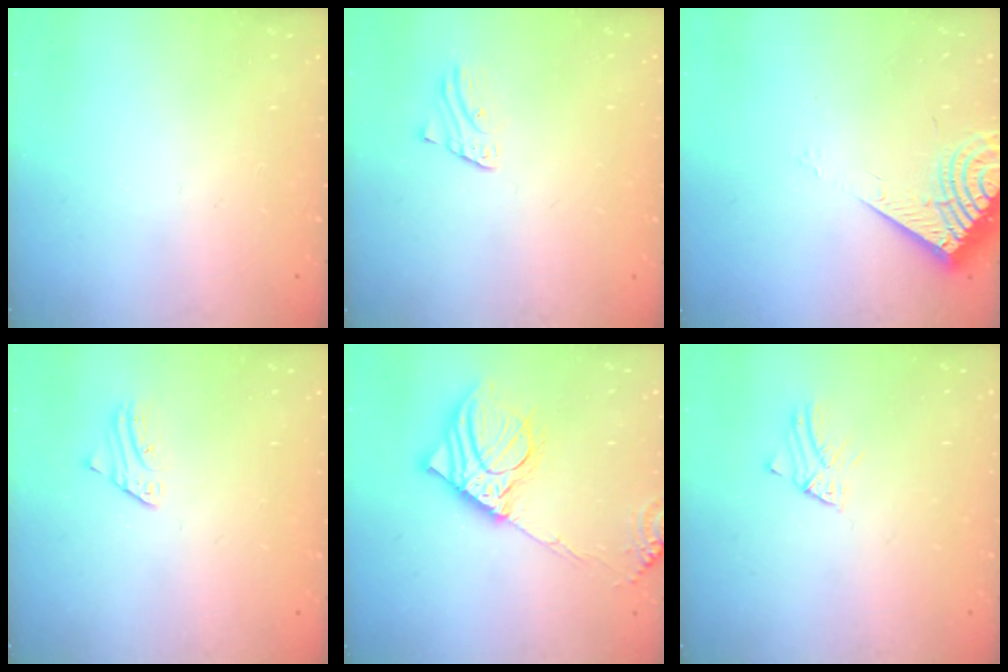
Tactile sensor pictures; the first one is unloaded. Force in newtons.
{"total": 1.3, "press": 1.2, "slide": 0.1}
{"total": 8.4, "press": 8.3, "slide": 0.8}
{"total": 2.2, "press": 2.2, "slide": 0.2}
{"total": 16.6, "press": 16.2, "slide": 3.4}
{"total": 1.4, "press": 1.4, "slide": 0.0}